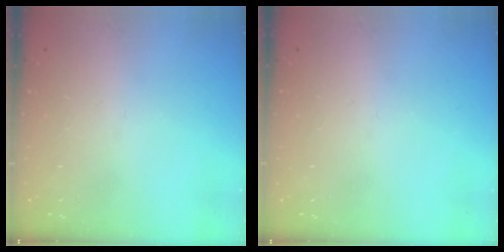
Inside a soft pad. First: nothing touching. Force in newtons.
{"total": 0.0}